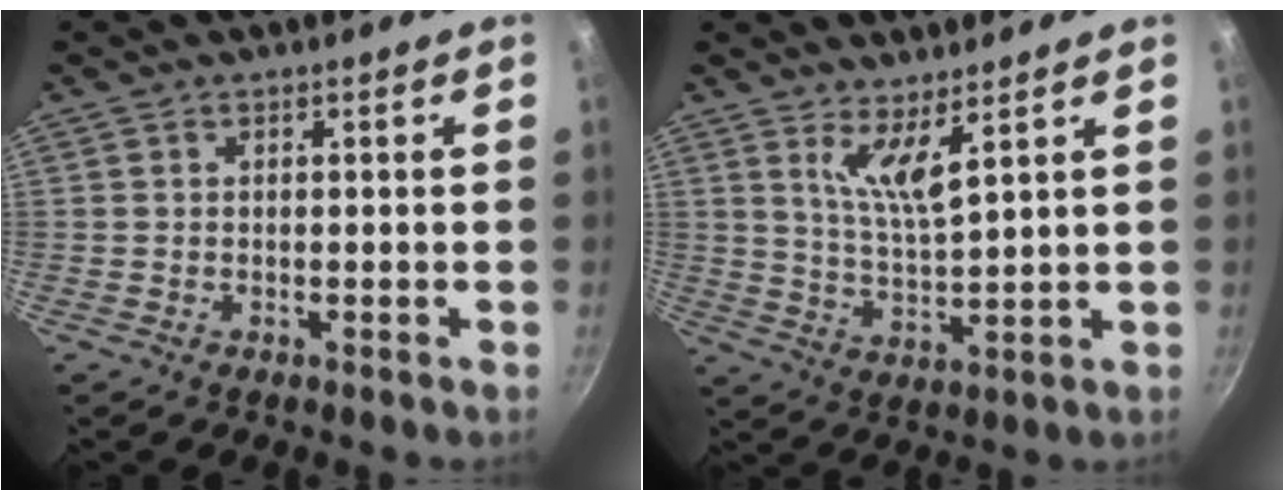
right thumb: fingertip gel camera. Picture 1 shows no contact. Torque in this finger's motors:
{"motor_torque": [-0.18, 0.10, -0.32, 0.44, 0.07]}